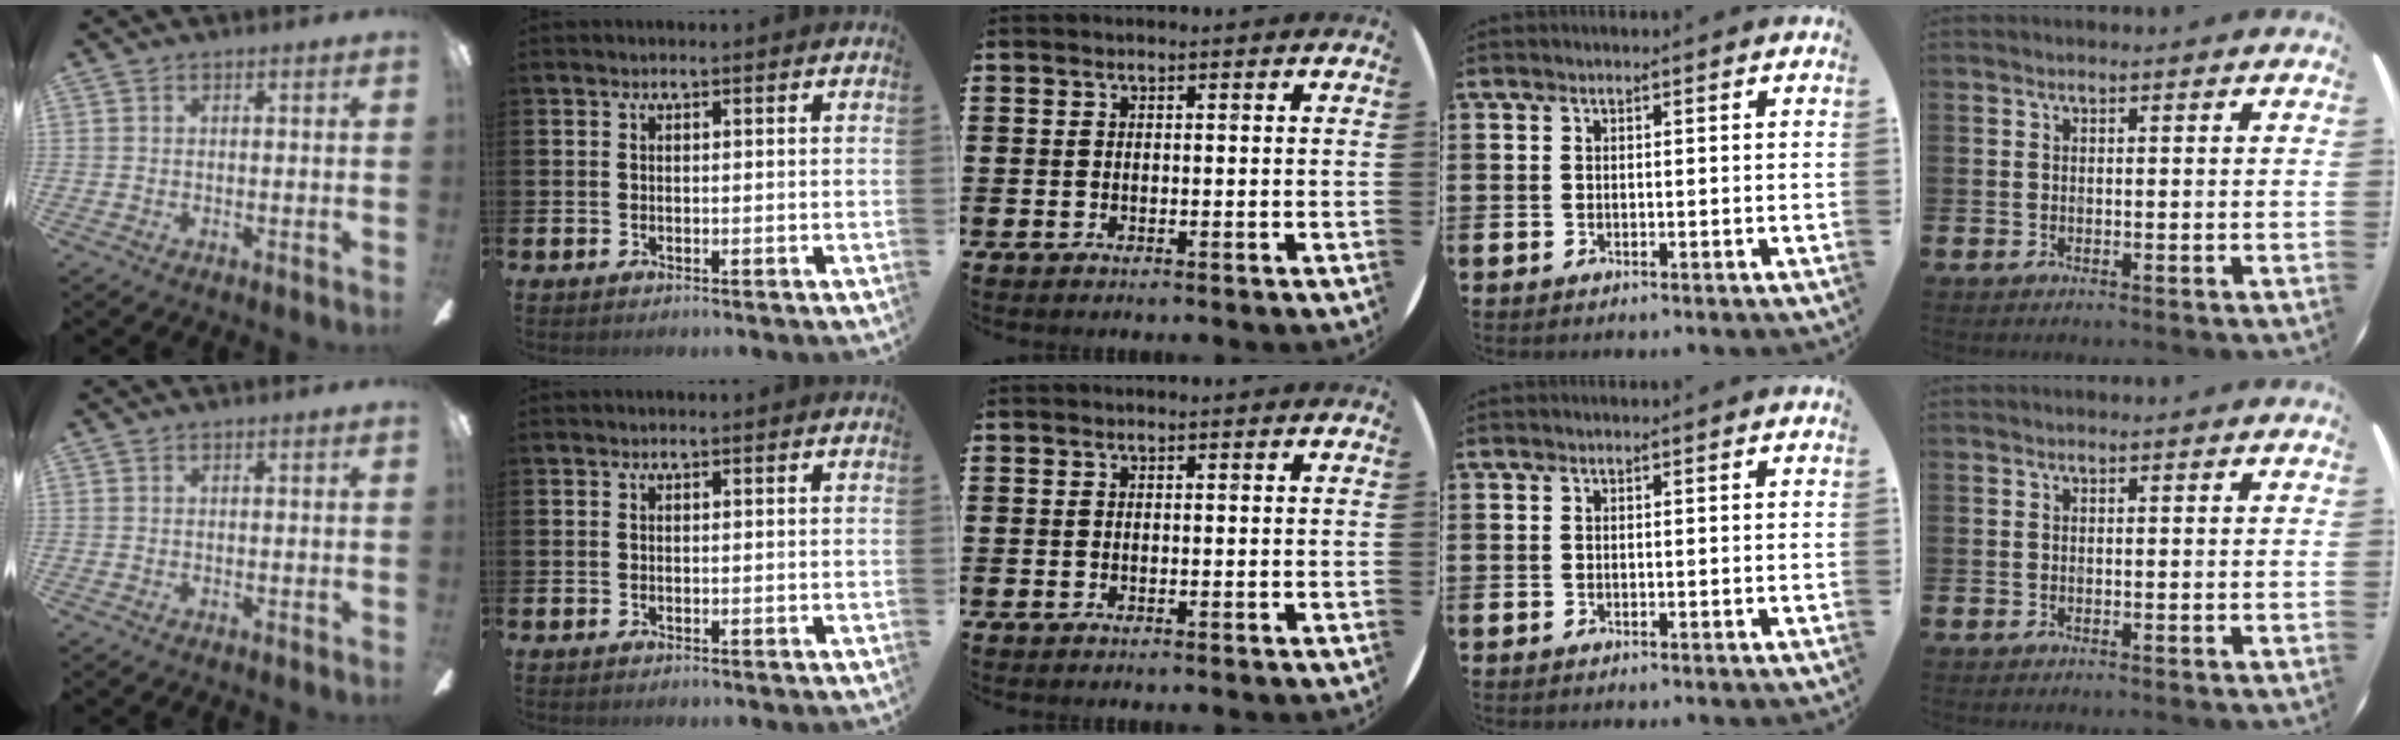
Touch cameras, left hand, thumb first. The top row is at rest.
{}